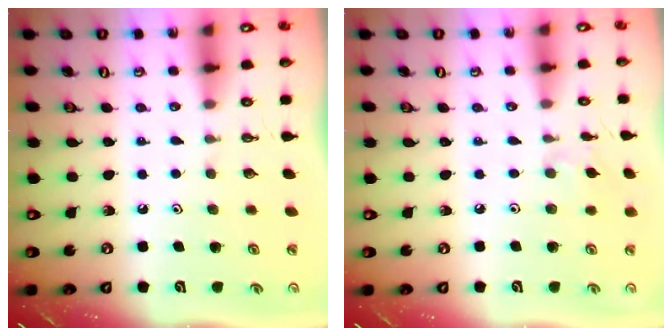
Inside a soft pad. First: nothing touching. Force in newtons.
{"total": 4.1, "press": 4.1, "slide": 0.7}